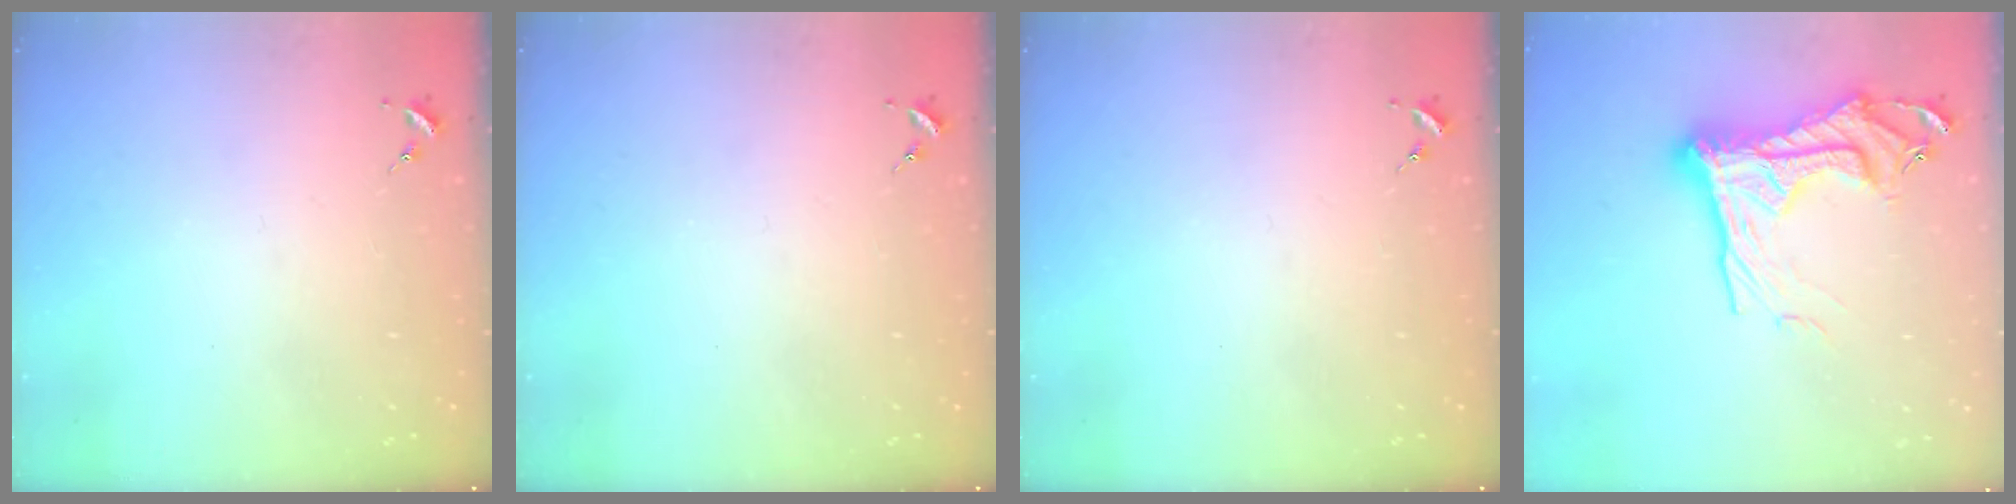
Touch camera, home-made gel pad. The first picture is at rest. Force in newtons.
{"total": 0.0}
{"total": 0.0}
{"total": 20.6, "press": 20.5, "slide": 2.0}